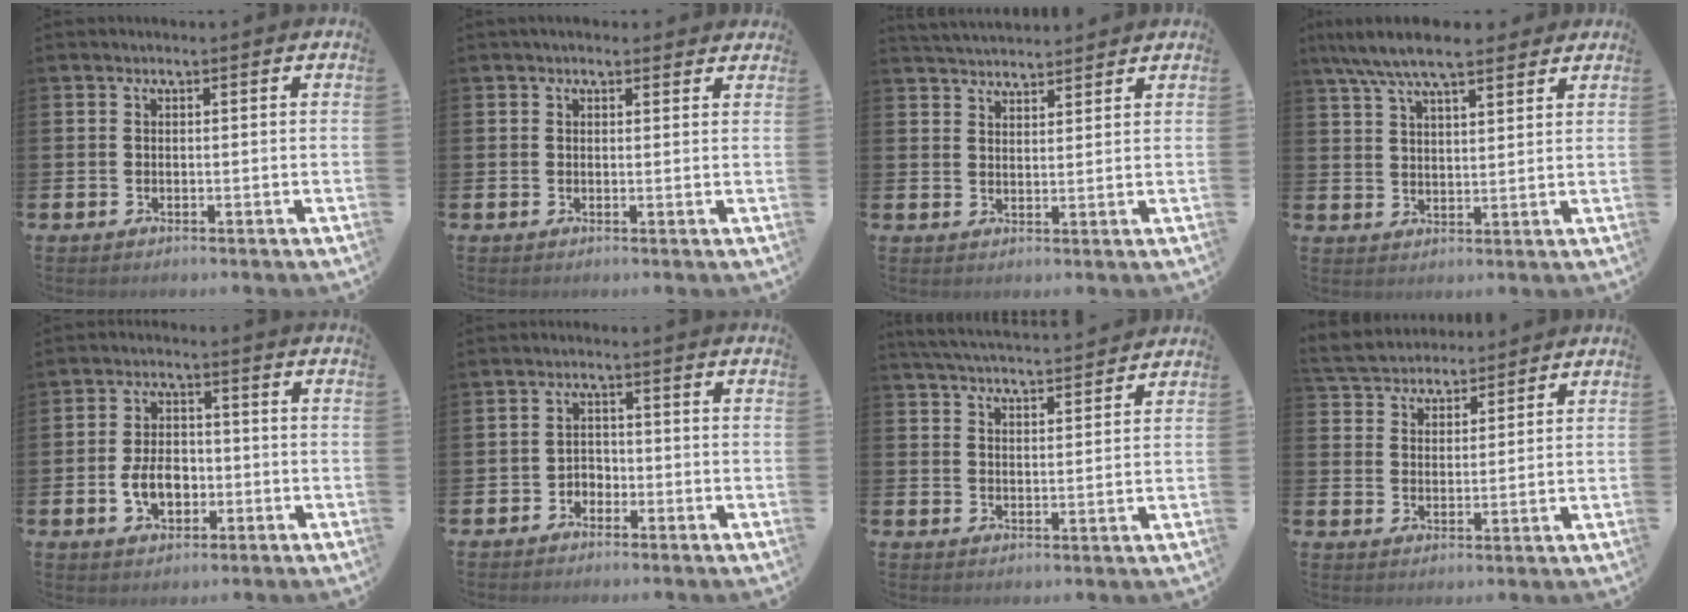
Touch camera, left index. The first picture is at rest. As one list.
[{"total": 1.5, "force": [1.4, 0.5, 0.3], "torque": [0.002, 0.000, 0.023]}, {"total": 3.8, "force": [3.8, 0.3, -0.1], "torque": [-0.001, -0.019, 0.069]}, {"total": 7.8, "force": [6.9, 1.7, 3.2], "torque": [-0.080, -0.018, 0.126]}, {"total": 5.3, "force": [-1.3, 3.5, 3.7], "torque": [-0.053, 0.003, -0.028]}, {"total": 2.2, "force": [-1.7, 1.3, 0.2], "torque": [-0.011, 0.004, -0.039]}, {"total": 5.0, "force": [5.0, 0.1, 0.5], "torque": [-0.025, -0.030, 0.089]}, {"total": 4.8, "force": [4.7, 1.2, -0.4], "torque": [-0.020, -0.021, 0.085]}]